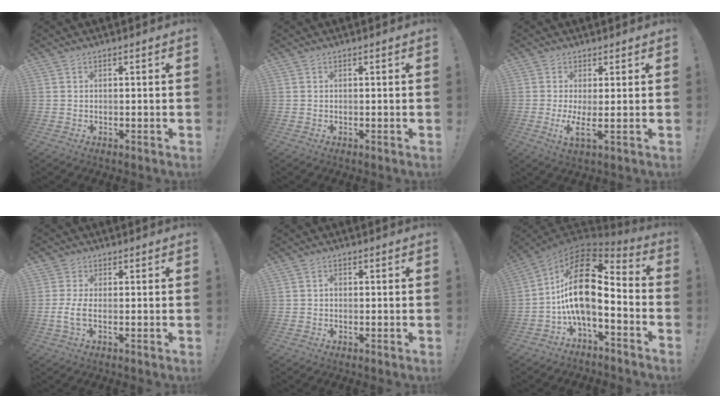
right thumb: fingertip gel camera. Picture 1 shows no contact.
{"total": 0.0}
{"total": 4.9, "force": [0.8, 0.2, 4.8], "torque": [-0.087, -0.027, 0.012]}
{"total": 4.1, "force": [-0.6, 1.8, 3.6], "torque": [-0.066, -0.005, -0.010]}
{"total": 1.1, "force": [-0.5, 0.9, 0.4], "torque": [-0.012, 0.006, -0.008]}
{"total": 18.5, "force": [1.3, 8.6, 16.3], "torque": [-0.290, -0.007, 0.020]}